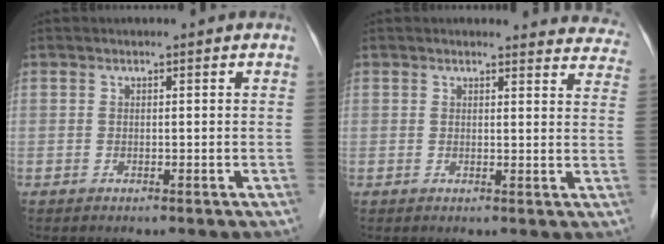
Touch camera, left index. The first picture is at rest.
{"total": 11.2, "force": [10.9, 2.1, 0.9], "torque": [0.033, -0.046, 0.079]}